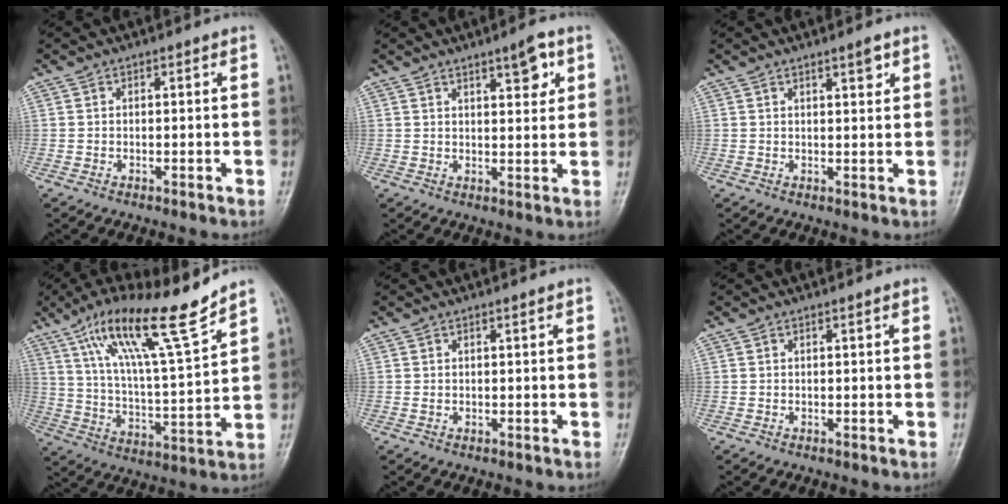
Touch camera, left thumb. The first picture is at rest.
{"total": 5.1, "force": [2.8, 1.5, 4.0], "torque": [-0.049, -0.015, 0.041]}
{"total": 2.3, "force": [1.5, 0.5, 1.6], "torque": [-0.020, -0.010, 0.024]}
{"total": 17.6, "force": [12.0, 1.8, 12.8], "torque": [-0.212, -0.056, 0.211]}
{"total": 0.7, "force": [0.5, 0.1, 0.5], "torque": [-0.010, -0.002, 0.009]}
{"total": 0.0}